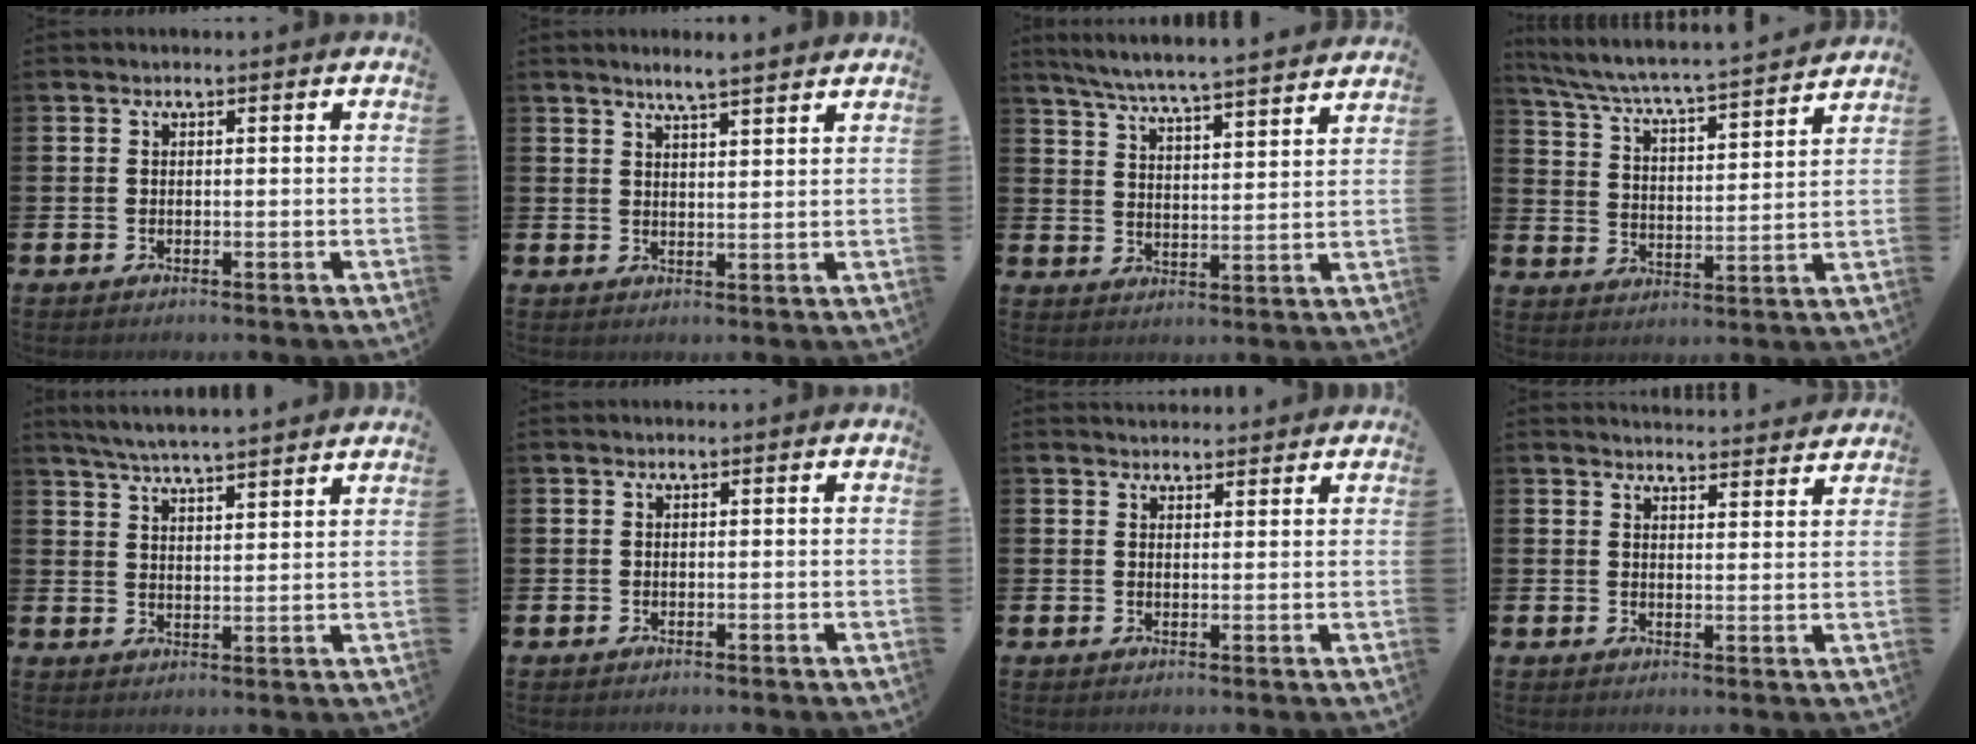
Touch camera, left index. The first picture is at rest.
{"total": 4.1, "force": [4.0, -0.3, 1.1], "torque": [-0.029, -0.015, 0.070]}
{"total": 6.6, "force": [6.3, -0.4, 1.8], "torque": [-0.061, -0.045, 0.109]}
{"total": 5.7, "force": [5.5, 0.0, 1.8], "torque": [-0.064, -0.048, 0.088]}
{"total": 5.6, "force": [5.5, -0.3, 0.9], "torque": [-0.039, -0.029, 0.099]}
{"total": 0.0}
{"total": 2.4, "force": [2.3, 0.5, -0.1], "torque": [0.006, -0.010, 0.042]}
{"total": 3.8, "force": [3.8, 0.2, -0.1], "torque": [0.009, -0.032, 0.066]}